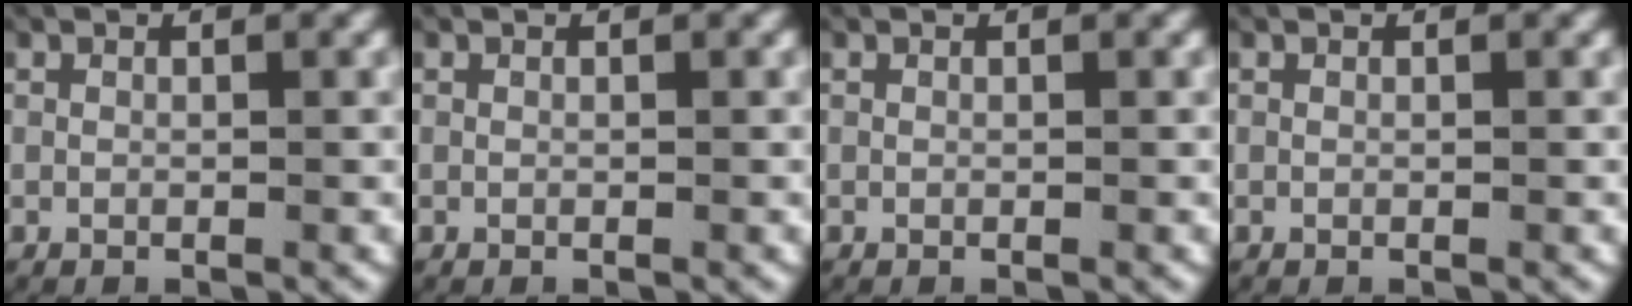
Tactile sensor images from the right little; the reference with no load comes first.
{"total": 0.0}
{"total": 0.0}
{"total": 0.0}